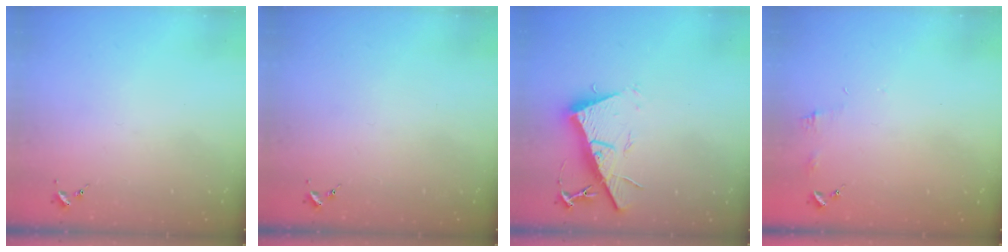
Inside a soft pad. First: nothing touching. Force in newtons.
{"total": 0.0}
{"total": 14.6, "press": 14.6, "slide": 0.4}
{"total": 4.5, "press": 4.5, "slide": 0.5}